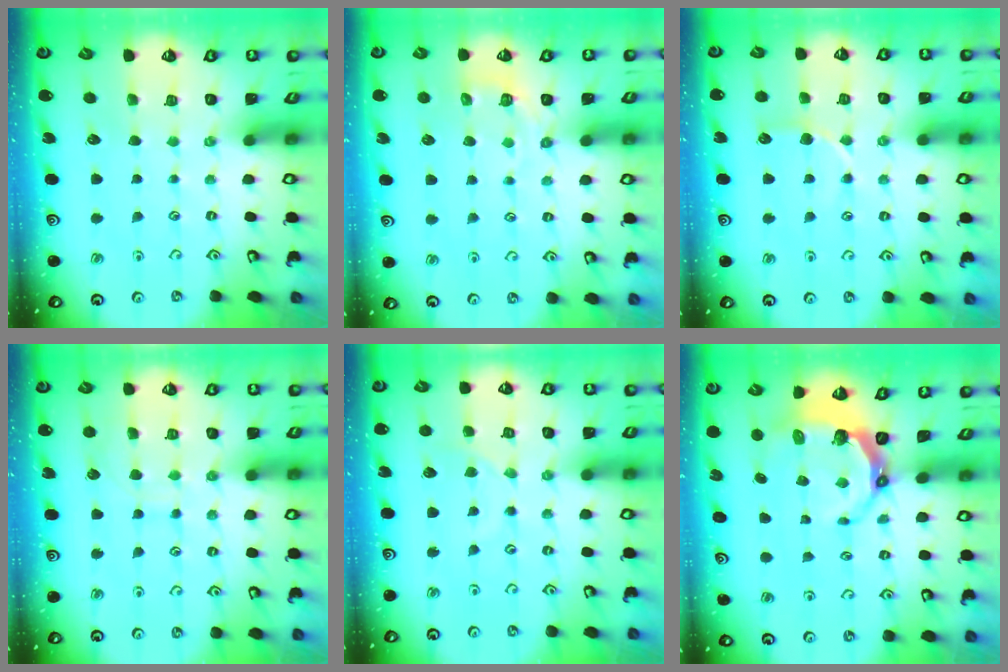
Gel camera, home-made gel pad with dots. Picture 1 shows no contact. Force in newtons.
{"total": 4.2, "press": 3.5, "slide": 2.3}
{"total": 7.0, "press": 7.0, "slide": 0.5}
{"total": 7.2, "press": 7.2, "slide": 0.6}
{"total": 0.6, "press": 0.5, "slide": 0.2}
{"total": 5.7, "press": 4.2, "slide": 3.8}